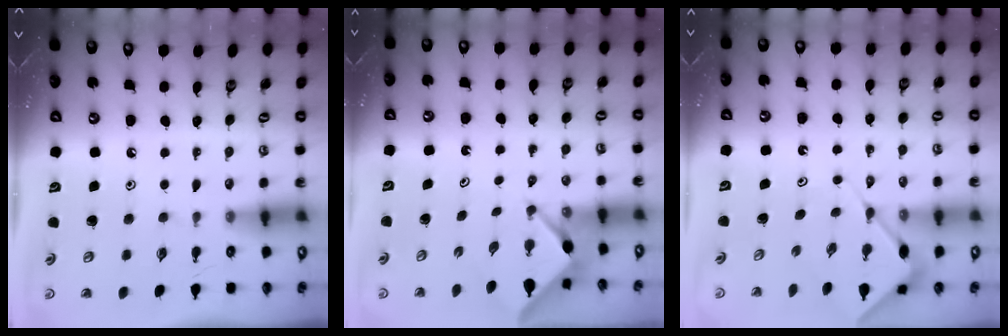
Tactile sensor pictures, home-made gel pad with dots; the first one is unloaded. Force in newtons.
{"total": 3.9, "press": 3.9, "slide": 0.3}
{"total": 6.9, "press": 6.9, "slide": 0.5}